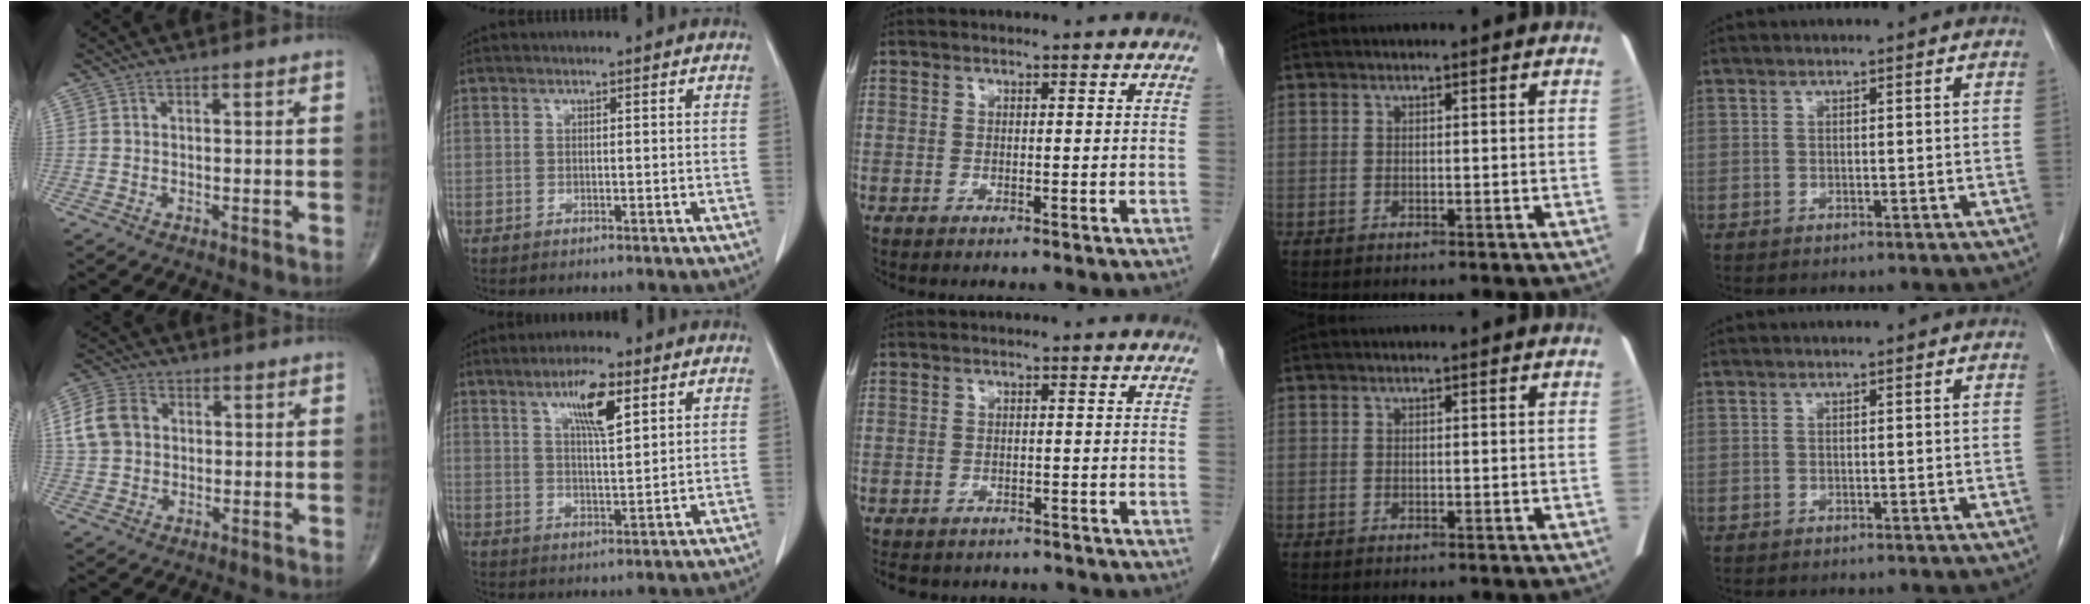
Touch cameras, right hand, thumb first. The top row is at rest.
{"thumb": {"total": 7.9, "force": [1.4, 6.3, 4.7], "torque": [-0.087, 0.011, 0.022]}, "index": {"total": 7.2, "force": [3.7, 1.2, 6.0], "torque": [-0.108, 0.000, 0.063]}, "middle": {"total": 9.0, "force": [-7.9, 3.6, 2.4], "torque": [-0.050, -0.001, -0.095]}}